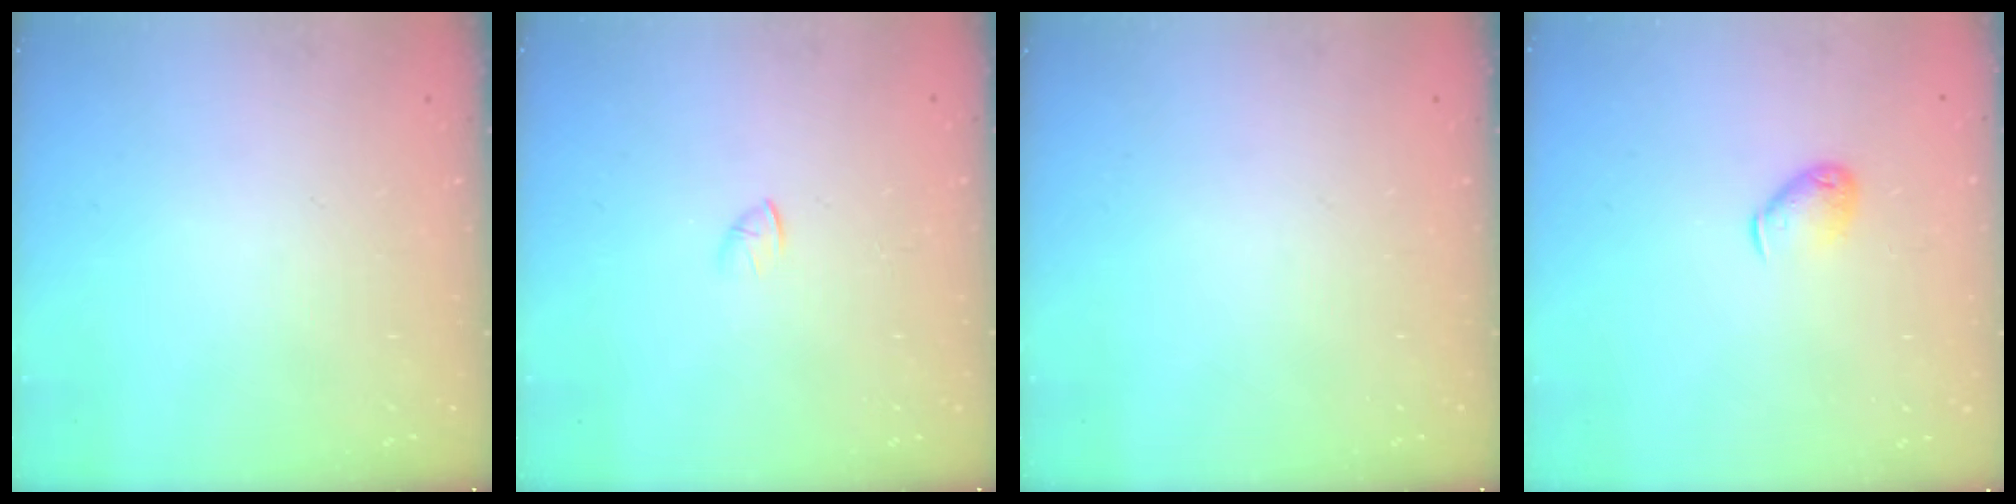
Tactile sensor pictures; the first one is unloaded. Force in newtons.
{"total": 1.5, "press": 1.4, "slide": 0.4}
{"total": 0.0}
{"total": 5.6, "press": 5.5, "slide": 0.9}